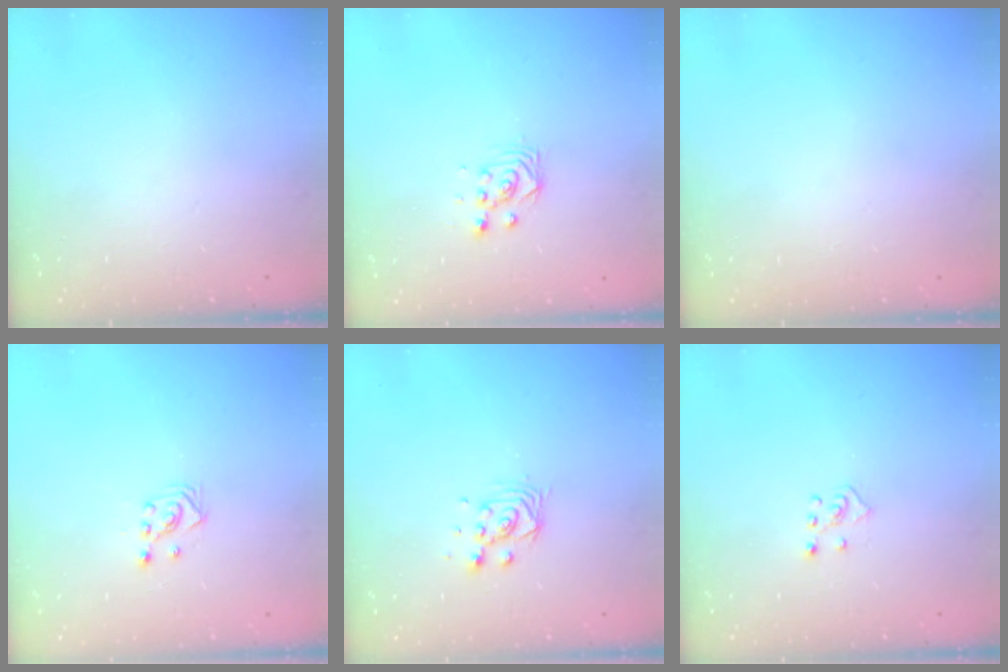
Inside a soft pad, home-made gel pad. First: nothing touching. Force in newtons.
{"total": 2.9, "press": 2.9, "slide": 0.4}
{"total": 0.0}
{"total": 2.9, "press": 2.7, "slide": 1.0}
{"total": 4.9, "press": 4.9, "slide": 0.4}
{"total": 2.3, "press": 2.3, "slide": 0.5}